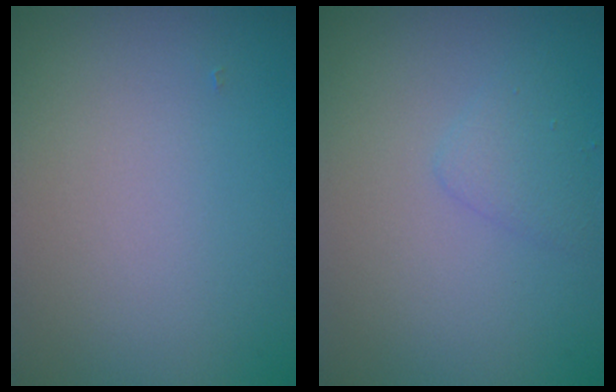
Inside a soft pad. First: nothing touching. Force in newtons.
{"total": 1.5, "press": 1.5, "slide": 0.0}